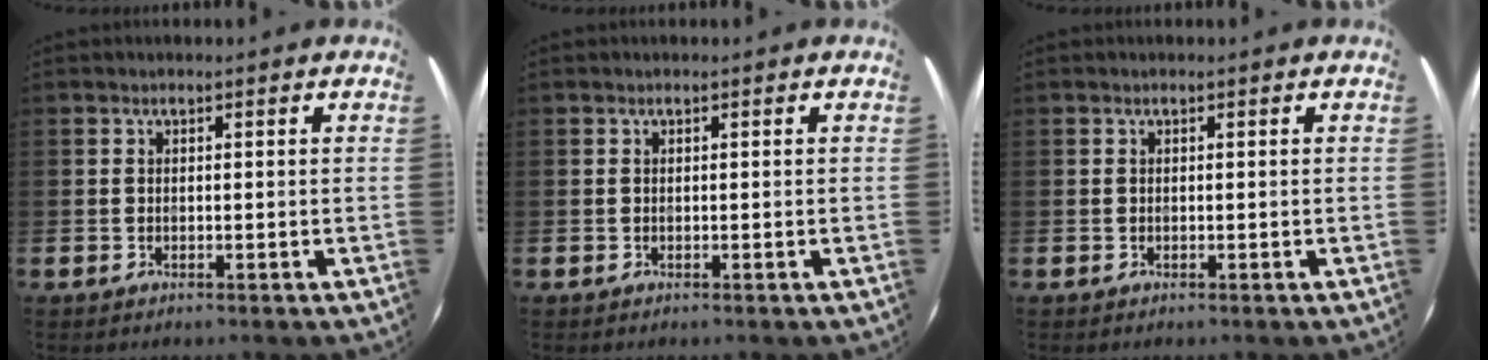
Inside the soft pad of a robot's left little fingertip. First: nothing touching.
{"total": 0.0}
{"total": 0.0}